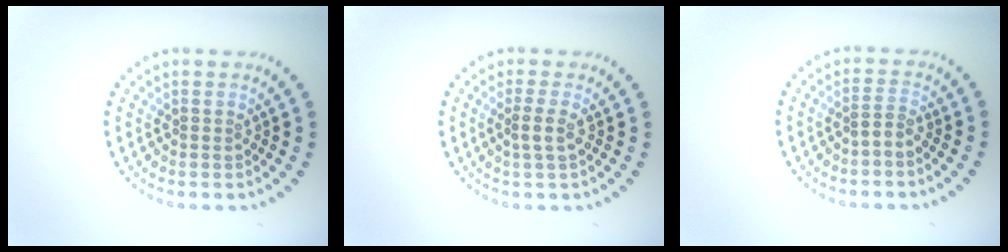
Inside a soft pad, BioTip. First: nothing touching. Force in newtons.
{"total": 1.5, "press": 1.2, "slide": 0.9}
{"total": 1.0, "press": 0.8, "slide": 0.7}